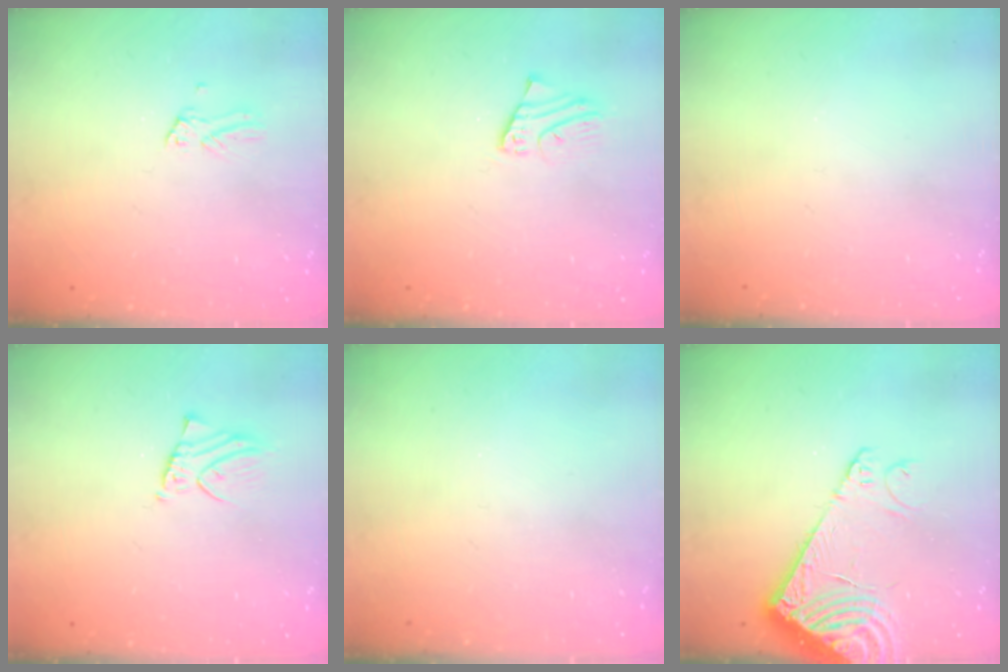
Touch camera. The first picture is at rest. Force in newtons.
{"total": 2.0, "press": 2.0, "slide": 0.1}
{"total": 0.0}
{"total": 2.3, "press": 2.3, "slide": 0.1}
{"total": 0.0}
{"total": 13.7, "press": 13.5, "slide": 2.6}